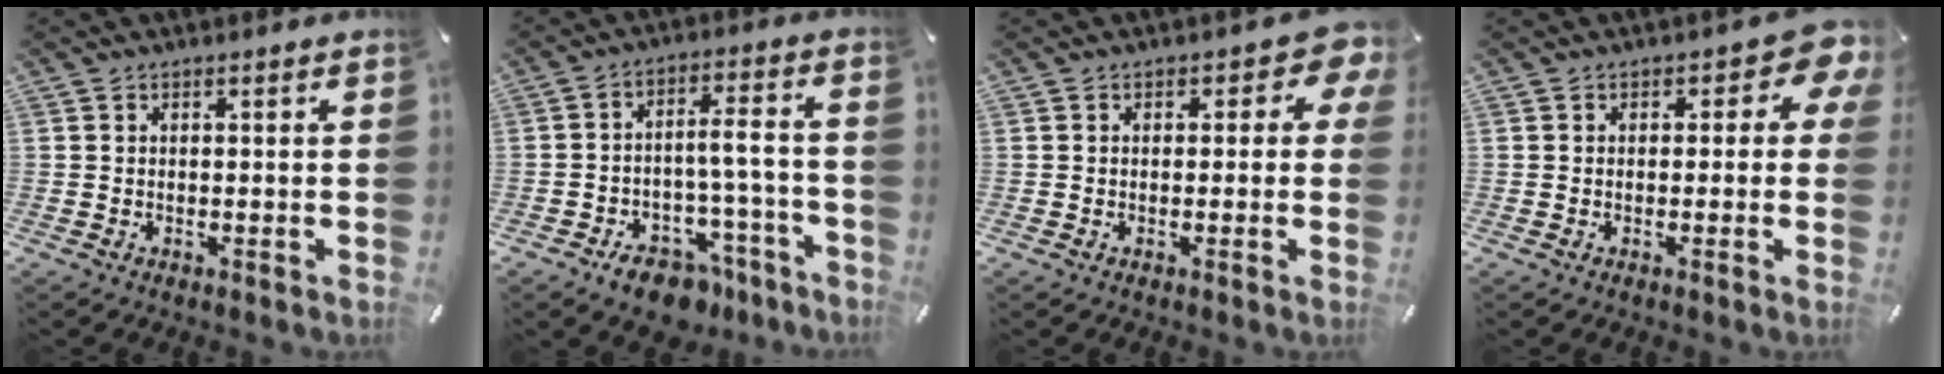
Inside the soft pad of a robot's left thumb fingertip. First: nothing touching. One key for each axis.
{"total": 10.2, "fx": -5.8, "fy": 5.6, "fz": 6.3, "tx": -0.089, "ty": 0.058, "tz": -0.094}
{"total": 5.0, "fx": 1.3, "fy": 3.0, "fz": 3.8, "tx": -0.036, "ty": -0.005, "tz": 0.015}
{"total": 6.0, "fx": 1.6, "fy": 3.5, "fz": 4.6, "tx": -0.051, "ty": -0.007, "tz": 0.023}